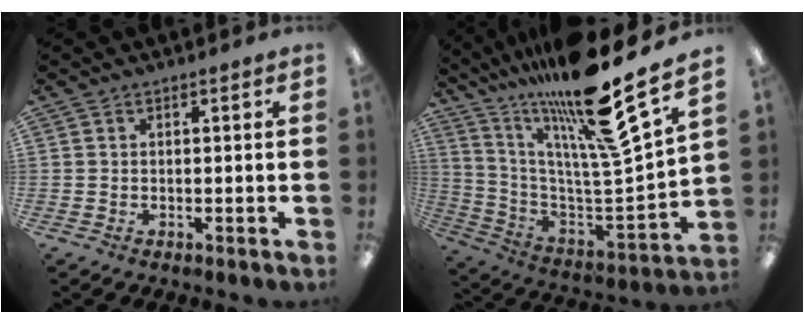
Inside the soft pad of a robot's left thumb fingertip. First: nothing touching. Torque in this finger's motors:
{"motor_torque": [1.69, -0.07, 1.57, -1.19, 0.42]}